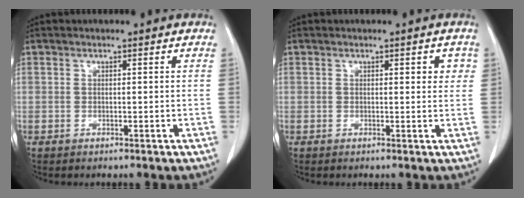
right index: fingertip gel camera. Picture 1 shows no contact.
{"total": 2.2, "force": [0.8, 1.0, 1.8], "torque": [-0.017, 0.001, 0.007]}